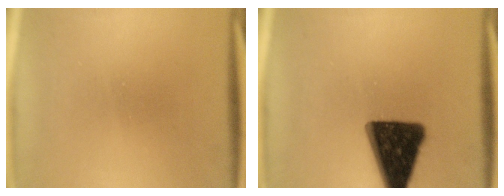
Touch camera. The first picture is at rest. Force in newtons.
{"total": 15.9}